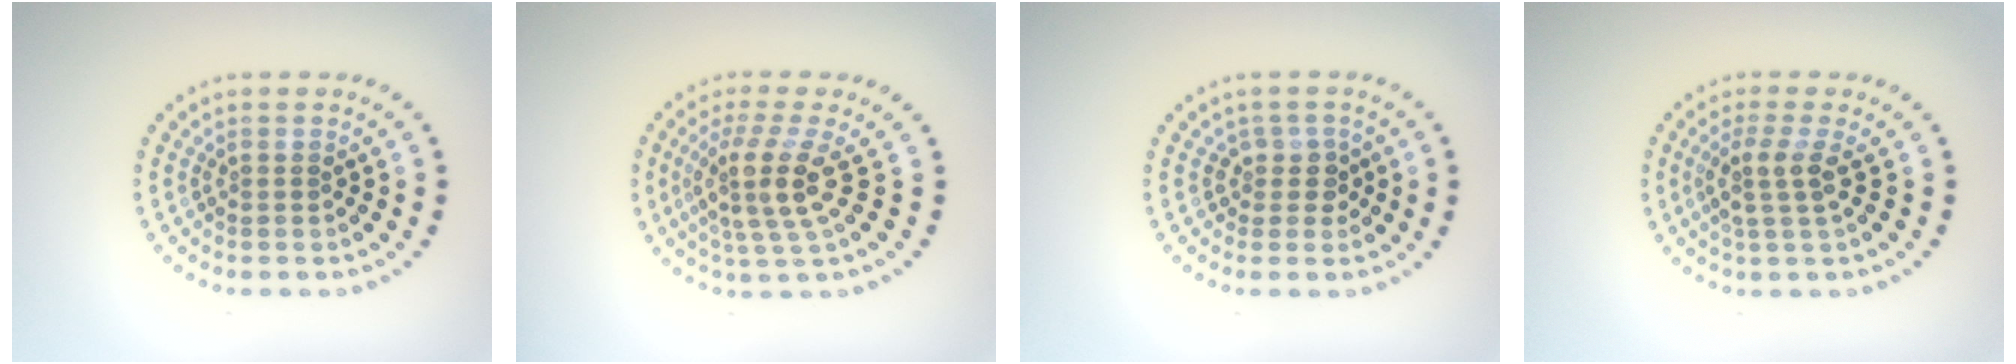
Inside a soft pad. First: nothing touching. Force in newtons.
{"total": 4.1, "press": 3.0, "slide": 2.8}
{"total": 1.8, "press": 1.4, "slide": 1.2}
{"total": 2.6, "press": 2.0, "slide": 1.5}